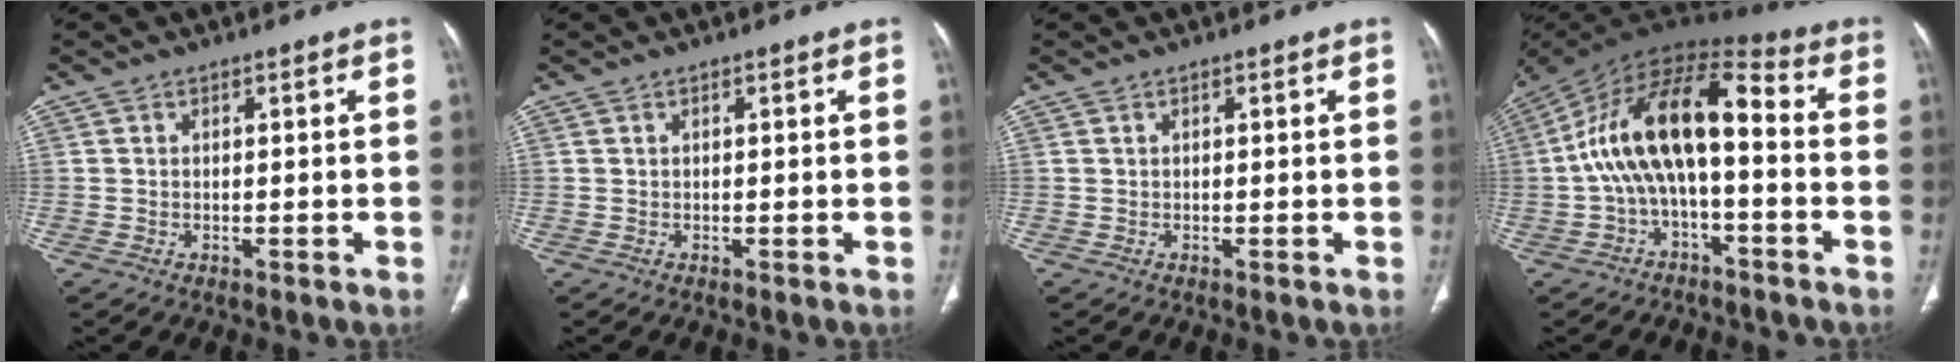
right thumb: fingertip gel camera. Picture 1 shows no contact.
{"total": 0.0}
{"total": 0.0}
{"total": 15.9, "force": [-1.3, 7.2, 14.1], "torque": [-0.256, 0.067, -0.032]}